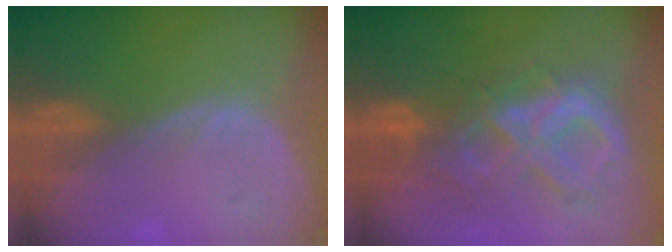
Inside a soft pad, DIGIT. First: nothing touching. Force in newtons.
{"total": 10.6, "press": 9.0, "slide": 5.6}